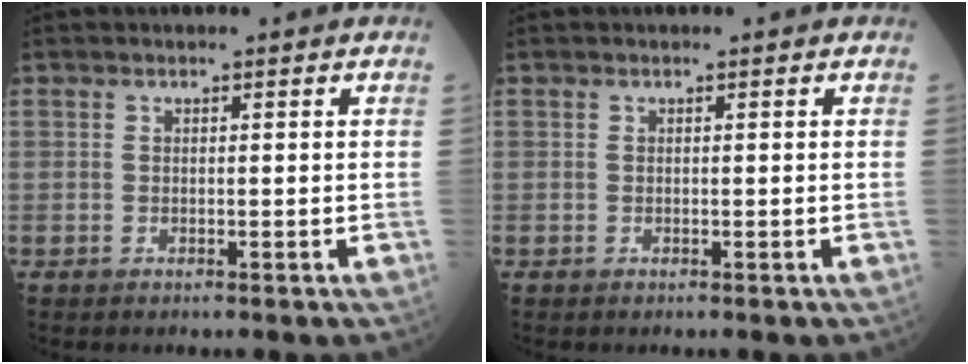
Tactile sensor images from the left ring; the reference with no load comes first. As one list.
[{"total": 0.0}]